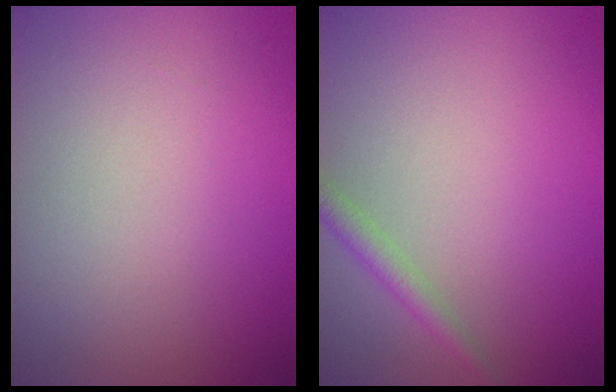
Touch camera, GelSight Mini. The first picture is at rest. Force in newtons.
{"total": 1.6, "press": 1.6, "slide": 0.1}